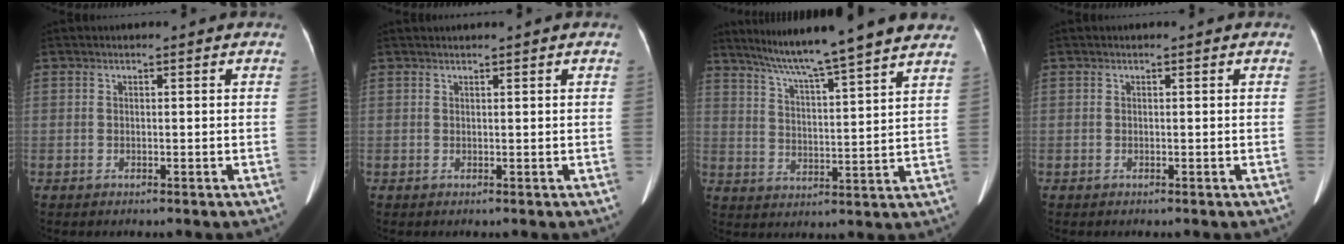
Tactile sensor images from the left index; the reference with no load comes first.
{"total": 0.8, "force": [0.7, -0.3, 0.2], "torque": [-0.011, 0.011, 0.021]}
{"total": 17.1, "force": [14.6, -1.0, 8.8], "torque": [-0.146, 0.008, 0.205]}
{"total": 0.0}